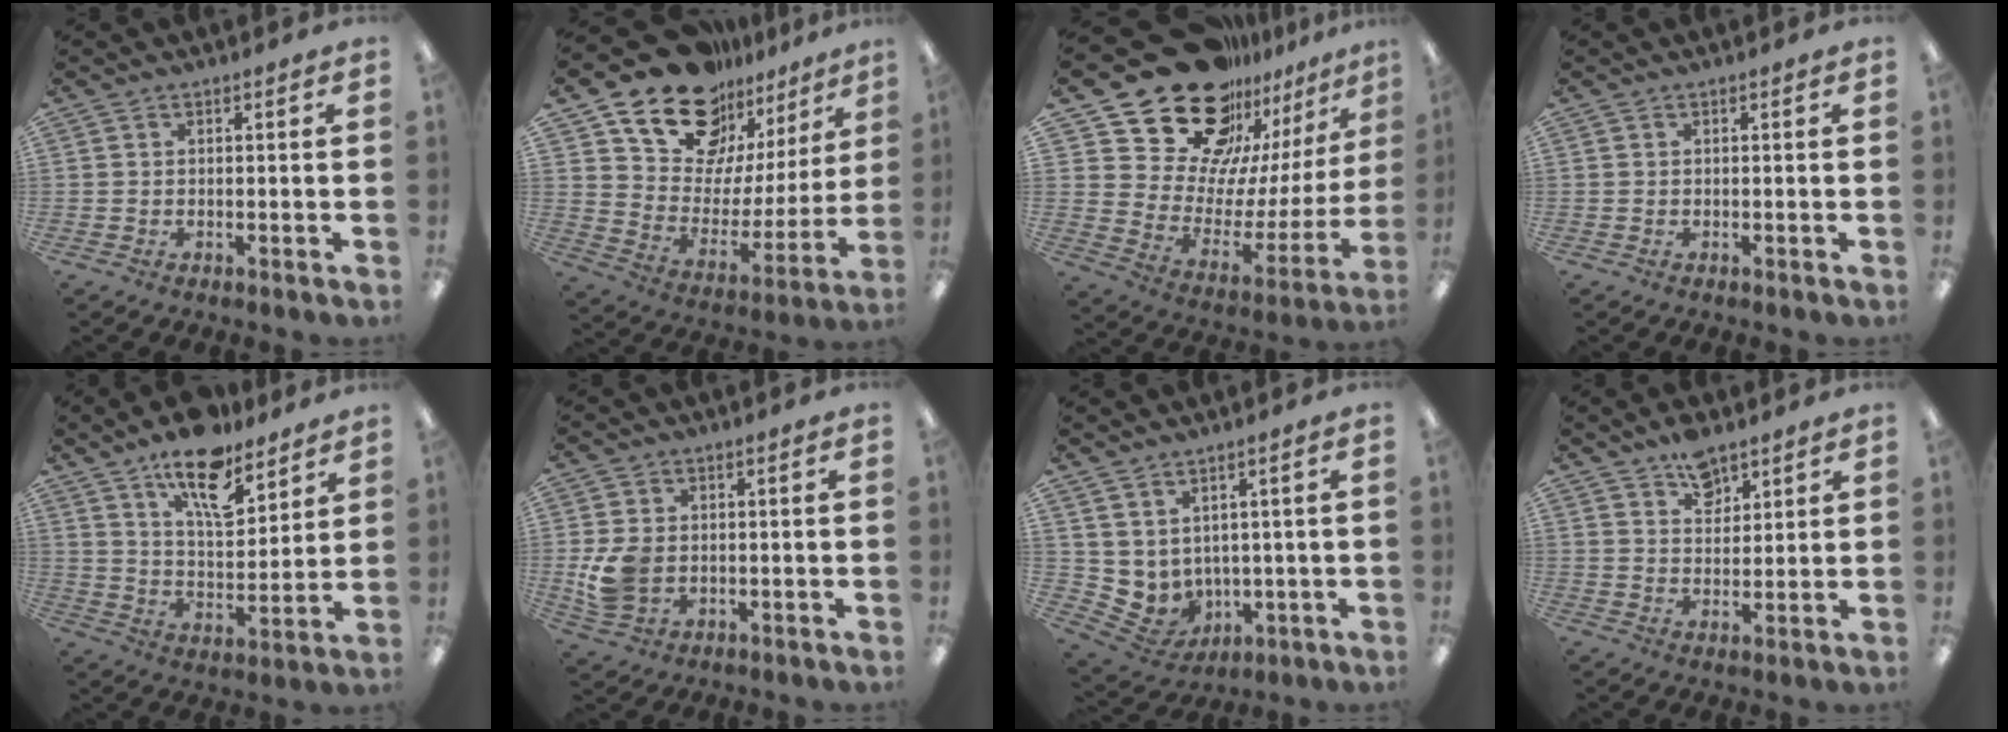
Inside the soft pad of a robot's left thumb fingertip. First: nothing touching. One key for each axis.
{"total": 18.9, "fx": 15.1, "fy": 10.1, "fz": 5.1, "tx": -0.106, "ty": -0.120, "tz": 0.272}
{"total": 26.1, "fx": 20.5, "fy": 13.0, "fz": 9.8, "tx": -0.158, "ty": -0.150, "tz": 0.383}
{"total": 0.0}
{"total": 15.0, "fx": 10.6, "fy": 6.4, "fz": 8.4, "tx": -0.126, "ty": -0.058, "tz": 0.183}
{"total": 8.1, "fx": -0.6, "fy": 6.4, "fz": 4.9, "tx": -0.110, "ty": 0.005, "tz": -0.010}
{"total": 5.4, "fx": 3.3, "fy": 4.3, "fz": 0.6, "tx": -0.036, "ty": -0.031, "tz": 0.074}
{"total": 7.1, "fx": 5.2, "fy": 4.0, "fz": 2.7, "tx": -0.029, "ty": -0.027, "tz": 0.091}